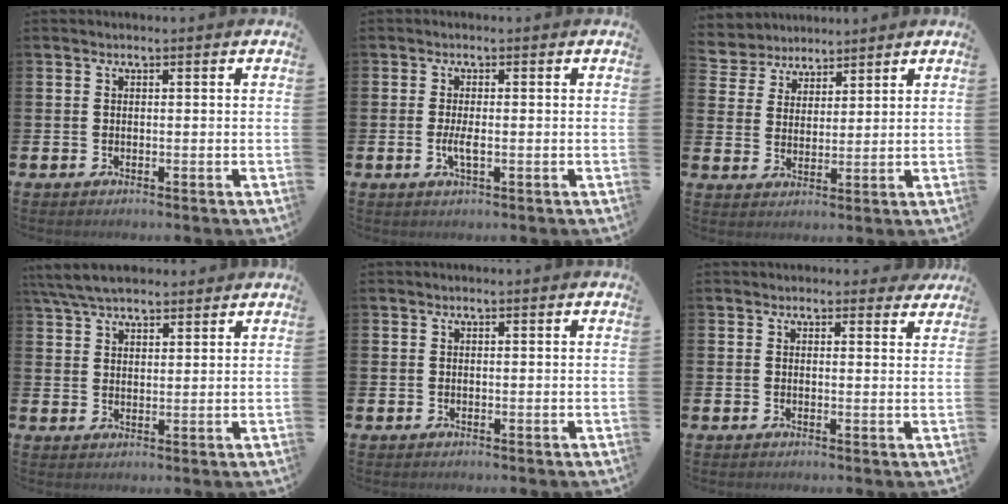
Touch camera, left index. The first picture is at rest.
{"total": 2.1, "force": [-0.3, 0.5, 2.0], "torque": [-0.041, -0.001, -0.004]}
{"total": 4.6, "force": [4.1, 1.7, -1.0], "torque": [-0.010, -0.019, 0.074]}
{"total": 5.9, "force": [5.4, 1.6, 1.8], "torque": [-0.056, -0.009, 0.103]}
{"total": 0.0}
{"total": 1.6, "force": [1.4, 0.7, 0.1], "torque": [0.003, -0.004, 0.025]}